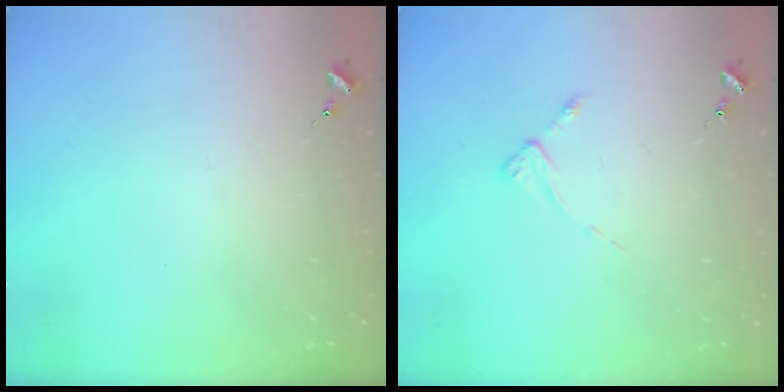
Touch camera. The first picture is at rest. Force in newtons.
{"total": 2.5, "press": 2.5, "slide": 0.3}